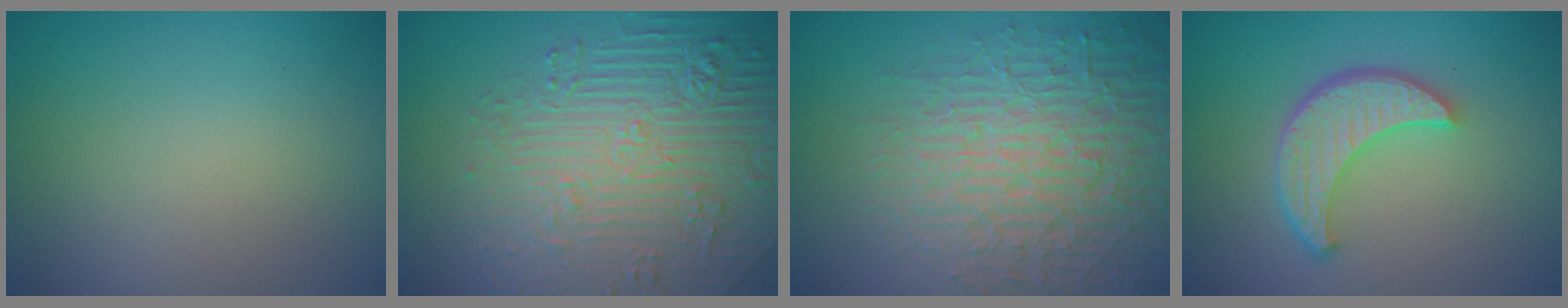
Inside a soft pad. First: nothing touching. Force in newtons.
{"total": 8.2, "press": 6.2, "slide": 5.4}
{"total": 7.3, "press": 7.1, "slide": 1.8}
{"total": 5.5, "press": 4.2, "slide": 3.4}